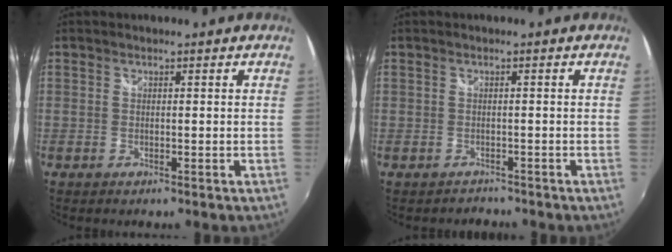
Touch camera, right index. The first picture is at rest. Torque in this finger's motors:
{"motor_torque": [-2.14, 0.00, -1.05, -0.21]}